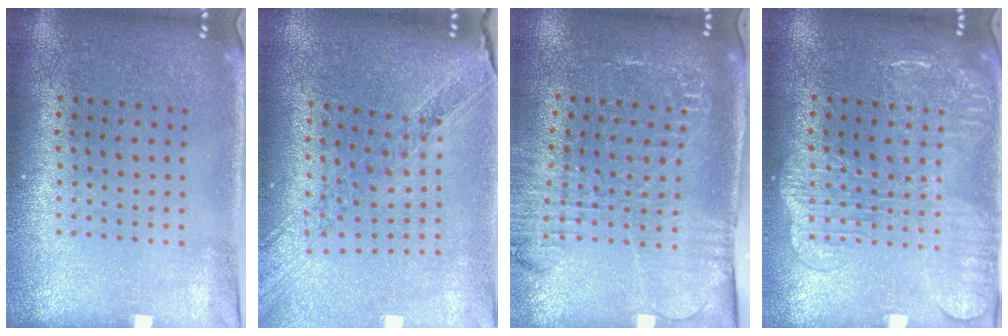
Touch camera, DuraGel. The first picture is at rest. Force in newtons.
{"total": 1.1, "press": 1.1, "slide": 0.2}
{"total": 1.9, "press": 1.9, "slide": 0.4}
{"total": 2.2, "press": 2.1, "slide": 0.5}